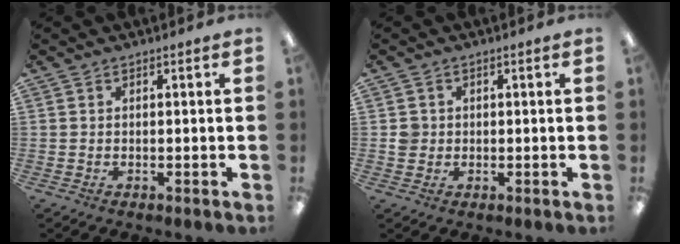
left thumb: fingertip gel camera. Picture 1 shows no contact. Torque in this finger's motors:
{"motor_torque": [-0.01, 0.01, 0.18, -0.25, 0.00]}